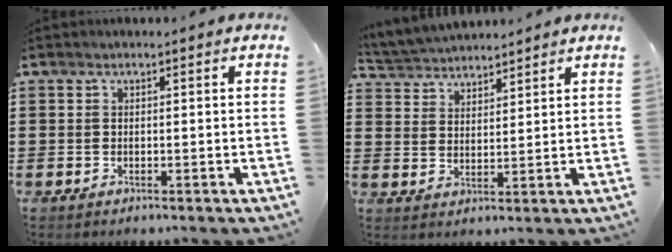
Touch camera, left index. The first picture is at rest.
{"total": 4.3, "force": [4.2, 0.8, -0.2], "torque": [-0.015, -0.016, 0.078]}